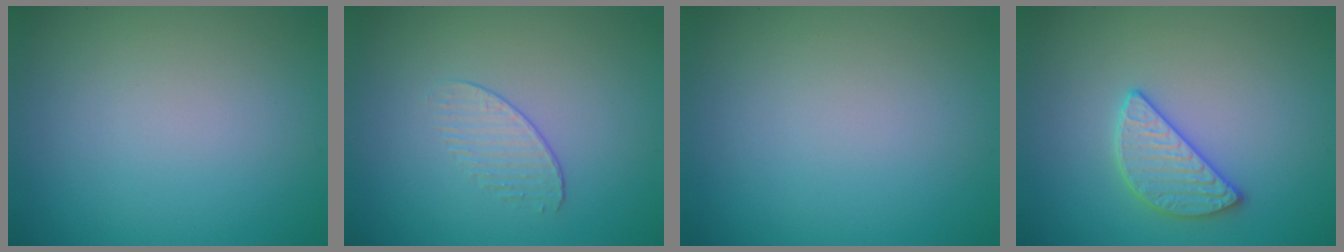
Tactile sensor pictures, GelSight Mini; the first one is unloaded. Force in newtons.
{"total": 1.2, "press": 0.6, "slide": 1.0}
{"total": 0.0}
{"total": 2.7, "press": 2.7, "slide": 0.4}